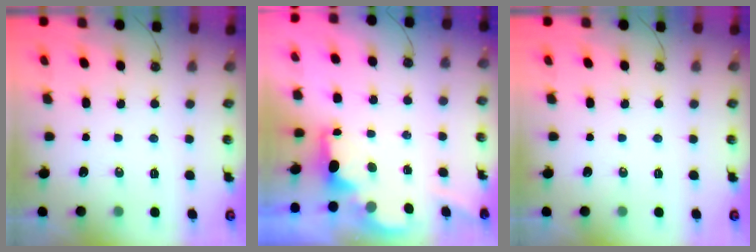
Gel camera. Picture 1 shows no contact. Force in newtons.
{"total": 2.9, "press": 2.9, "slide": 0.6}
{"total": 0.0}